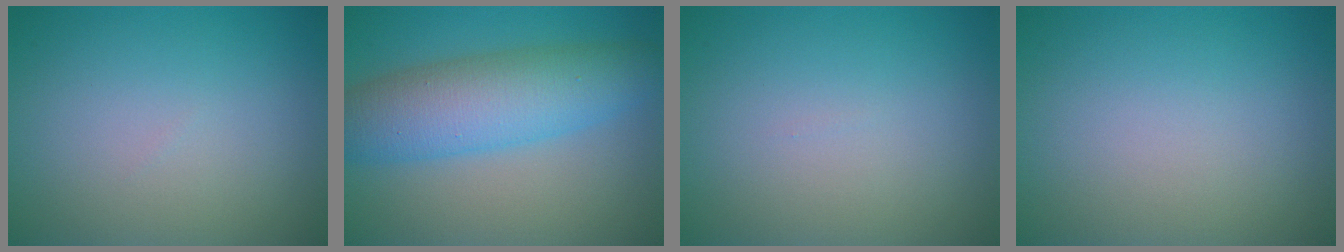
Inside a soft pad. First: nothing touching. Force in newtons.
{"total": 7.5, "press": 7.5, "slide": 0.1}
{"total": 0.0}
{"total": 0.0}